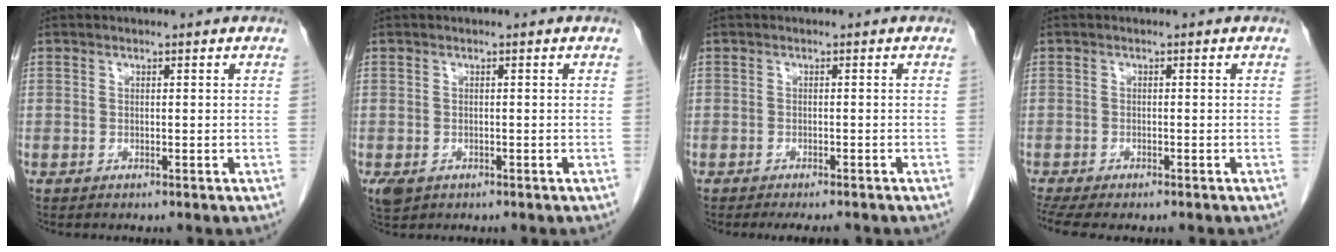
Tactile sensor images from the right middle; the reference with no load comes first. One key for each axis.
{"total": 2.1, "fx": -0.9, "fy": 1.4, "fz": 1.2, "tx": -0.027, "ty": -0.003, "tz": -0.006}
{"total": 4.0, "fx": -3.5, "fy": 0.8, "fz": 1.7, "tx": -0.015, "ty": -0.006, "tz": -0.047}
{"total": 6.2, "fx": -4.9, "fy": 1.9, "fz": 3.3, "tx": -0.057, "ty": -0.005, "tz": -0.076}